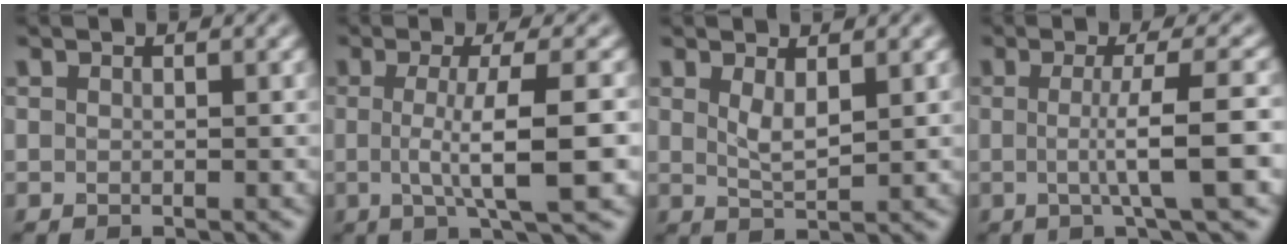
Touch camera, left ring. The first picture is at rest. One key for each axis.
{"total": 6.6, "fx": -0.4, "fy": 1.4, "fz": 6.4, "tx": -0.101, "ty": -0.004, "tz": -0.010}
{"total": 2.0, "fx": 0.9, "fy": 0.6, "fz": 1.7, "tx": -0.036, "ty": -0.006, "tz": 0.021}
{"total": 5.5, "fx": -0.3, "fy": 1.0, "fz": 5.4, "tx": -0.082, "ty": -0.002, "tz": -0.009}